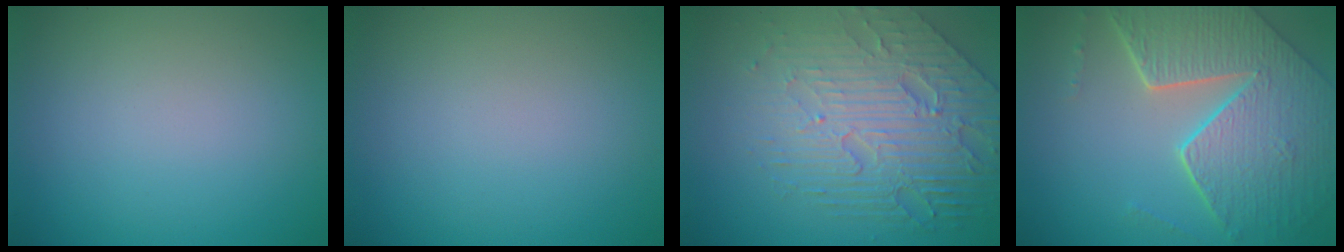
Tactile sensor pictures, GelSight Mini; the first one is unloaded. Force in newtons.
{"total": 0.0}
{"total": 8.1, "press": 5.6, "slide": 5.9}
{"total": 8.2, "press": 5.8, "slide": 5.8}